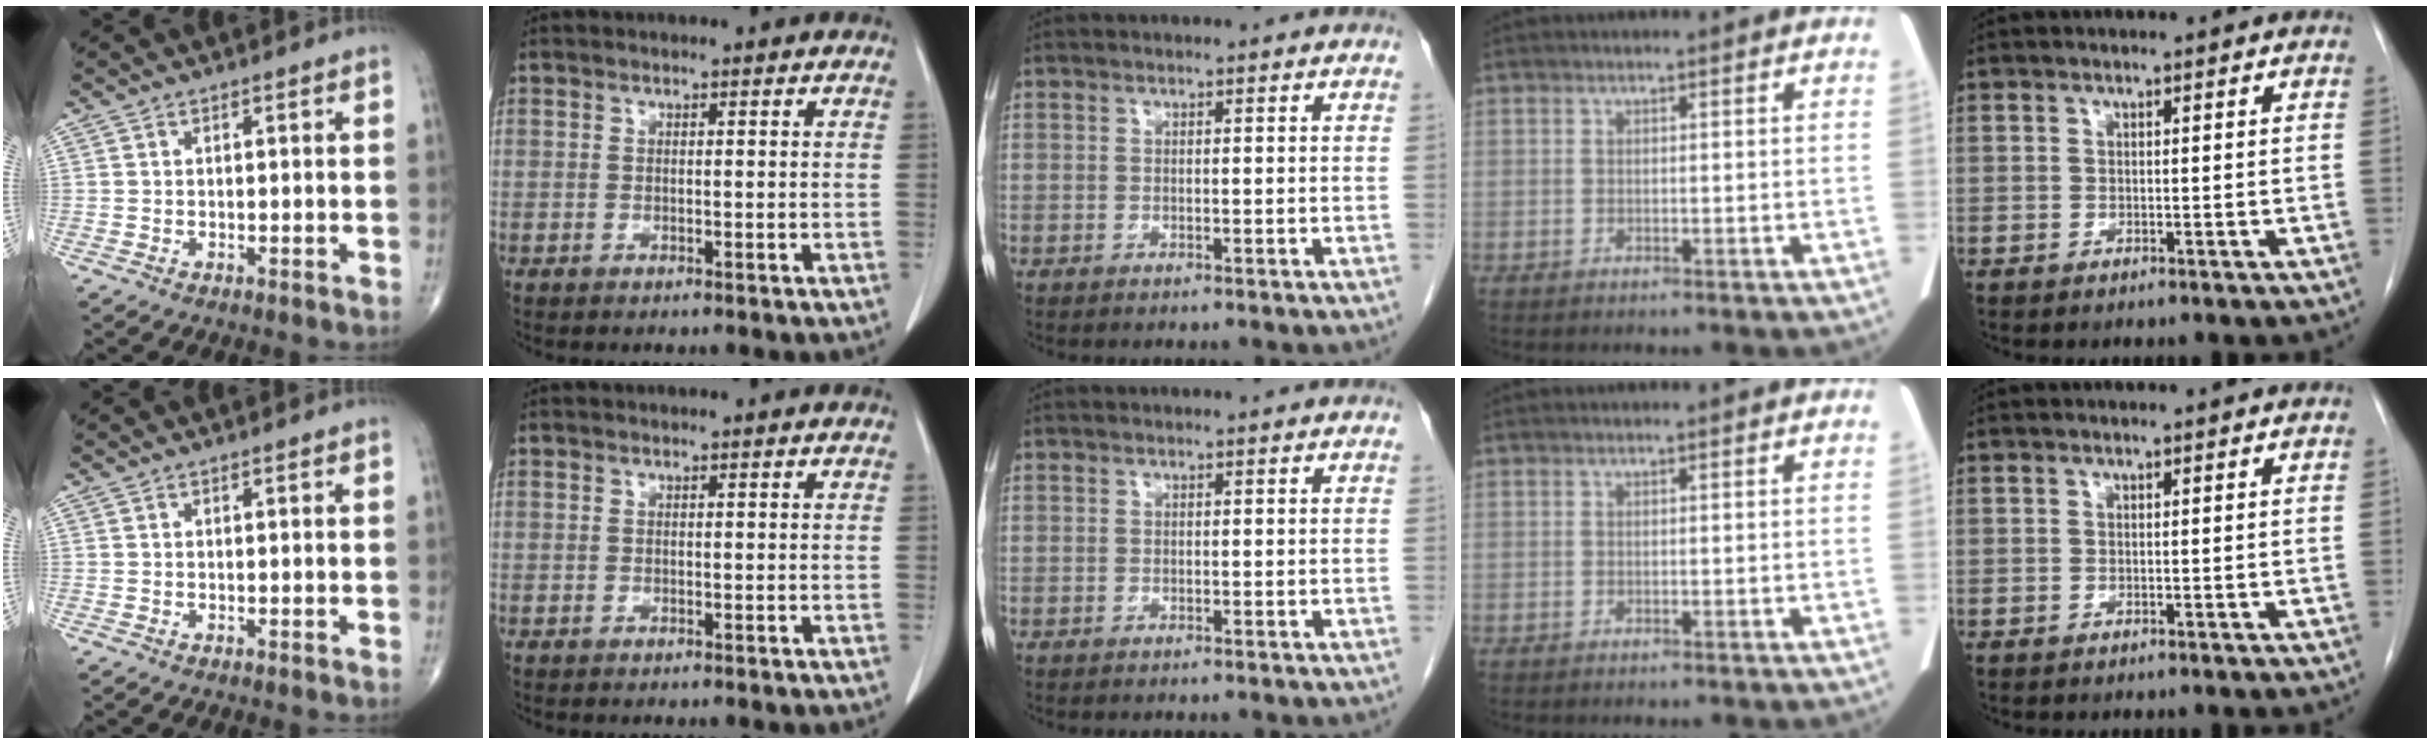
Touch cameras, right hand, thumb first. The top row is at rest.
{}